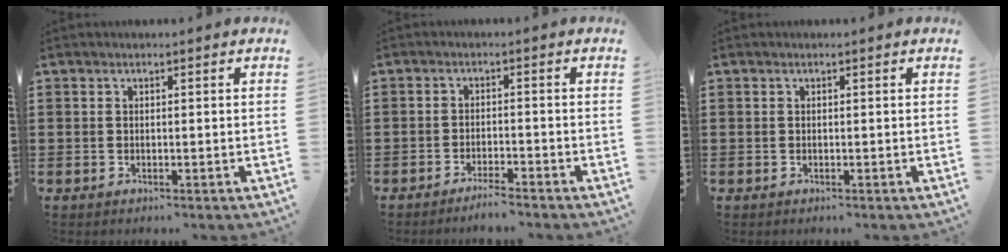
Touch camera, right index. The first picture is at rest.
{"total": 2.5, "force": [-2.4, -0.3, 0.7], "torque": [-0.016, -0.002, -0.047]}
{"total": 0.0}